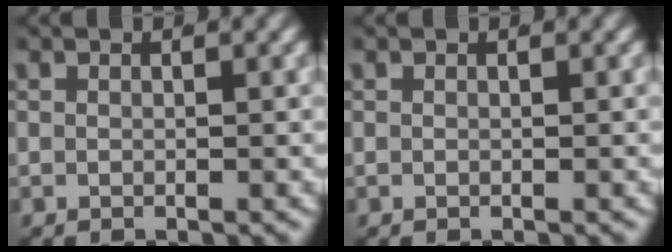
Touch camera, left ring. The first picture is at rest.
{"total": 0.0}